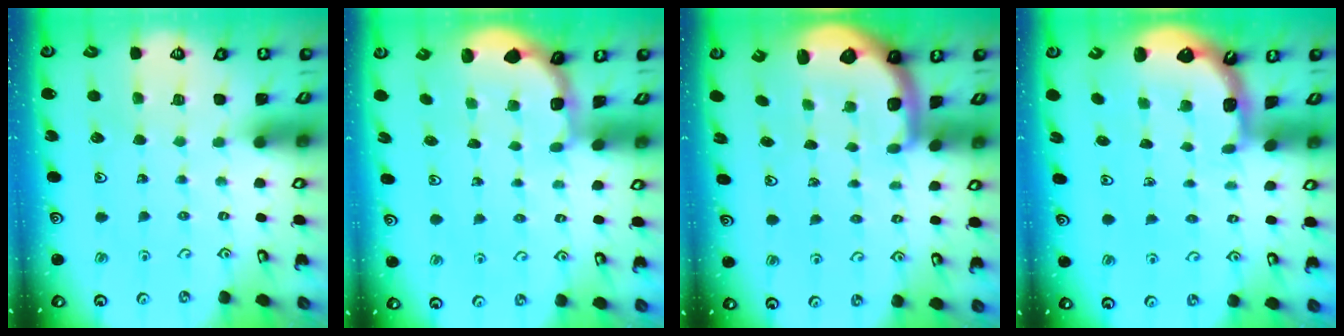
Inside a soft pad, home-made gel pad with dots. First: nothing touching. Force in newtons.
{"total": 1.9, "press": 1.8, "slide": 0.7}
{"total": 1.7, "press": 1.6, "slide": 0.4}
{"total": 1.2, "press": 1.2, "slide": 0.1}